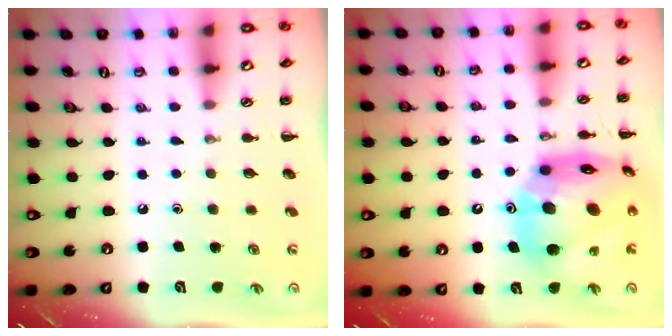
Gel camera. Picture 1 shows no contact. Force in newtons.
{"total": 20.8, "press": 19.8, "slide": 6.2}